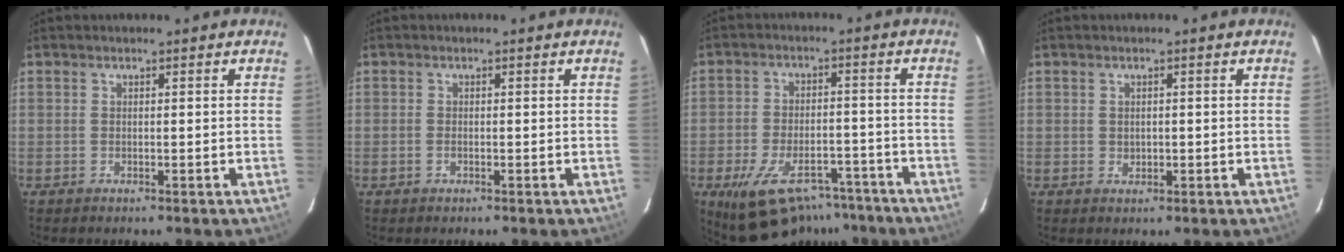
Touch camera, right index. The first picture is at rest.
{"total": 0.7, "force": [-0.3, 0.5, 0.5], "torque": [-0.010, 0.000, -0.007]}
{"total": 15.0, "force": [-10.5, 7.3, 7.8], "torque": [-0.161, -0.001, -0.149]}
{"total": 1.3, "force": [0.1, 1.1, 0.6], "torque": [-0.008, 0.002, 0.004]}